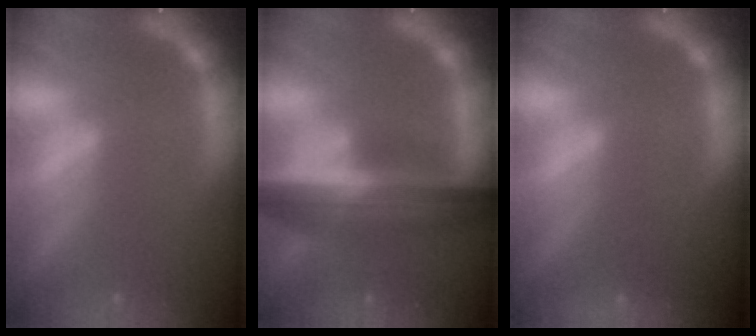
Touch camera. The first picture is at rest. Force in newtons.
{"total": 9.5}
{"total": 9.5}